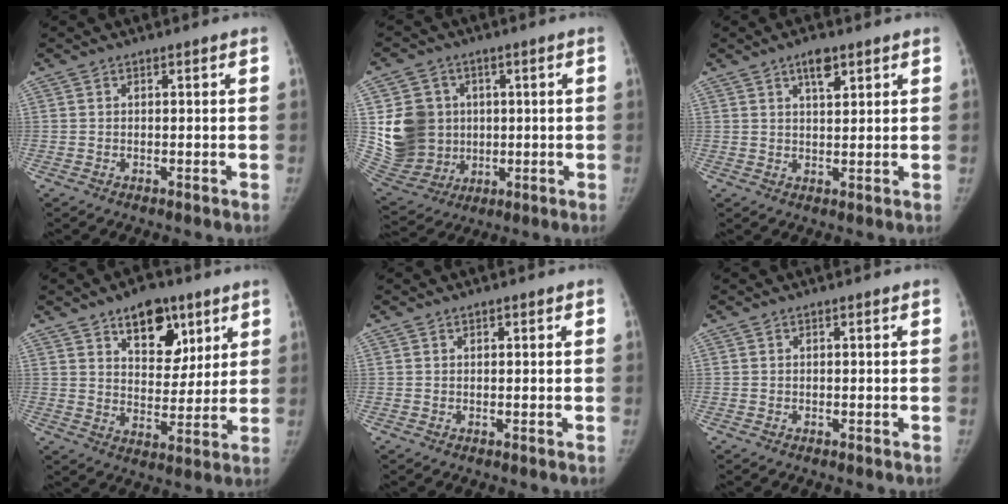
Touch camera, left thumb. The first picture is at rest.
{"total": 15.2, "force": [1.6, 13.4, 6.9], "torque": [-0.108, 0.000, 0.055]}
{"total": 4.4, "force": [2.6, 1.8, 3.0], "torque": [-0.039, -0.012, 0.043]}
{"total": 12.6, "force": [7.1, 7.3, 7.3], "torque": [-0.065, -0.037, 0.111]}
{"total": 0.5, "force": [0.3, 0.3, 0.3], "torque": [-0.002, -0.001, 0.004]}
{"total": 0.0}